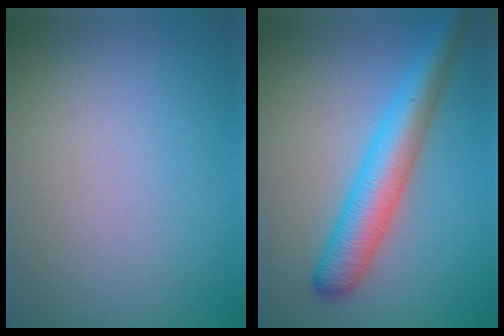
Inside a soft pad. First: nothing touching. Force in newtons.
{"total": 5.6, "press": 5.6, "slide": 0.2}